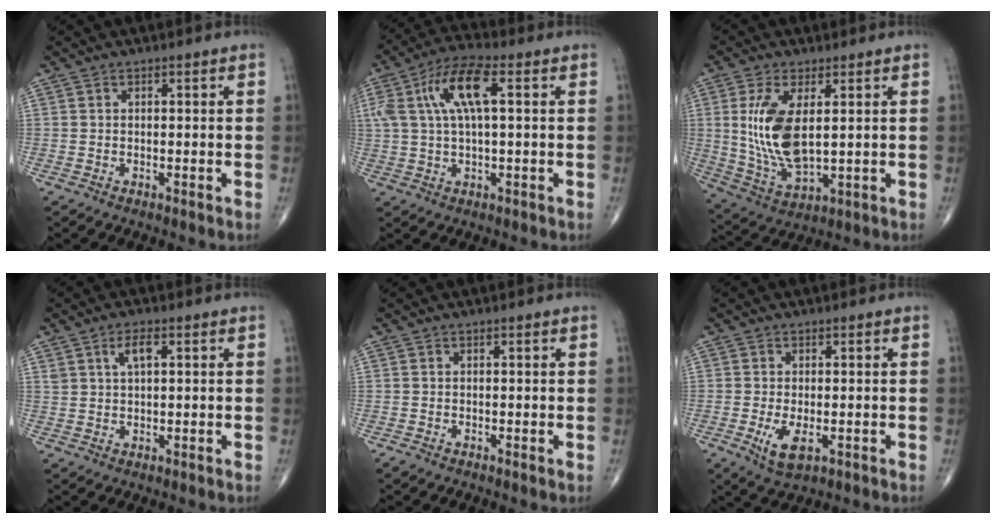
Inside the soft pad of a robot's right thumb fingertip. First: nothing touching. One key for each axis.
{"total": 11.1, "fx": 2.7, "fy": 3.8, "fz": 10.1, "tx": -0.223, "ty": 0.028, "tz": 0.048}
{"total": 12.6, "fx": 2.0, "fy": 5.7, "fz": 11.1, "tx": -0.229, "ty": -0.018, "tz": 0.054}
{"total": 3.5, "fx": 1.4, "fy": 1.5, "fz": 2.8, "tx": -0.052, "ty": 0.001, "tz": 0.029}
{"total": 0.8, "fx": -0.5, "fy": 0.3, "fz": 0.6, "tx": -0.017, "ty": -0.005, "tz": -0.012}
{"total": 4.9, "fx": -1.5, "fy": 2.2, "fz": 4.1, "tx": -0.077, "ty": -0.011, "tz": -0.020}